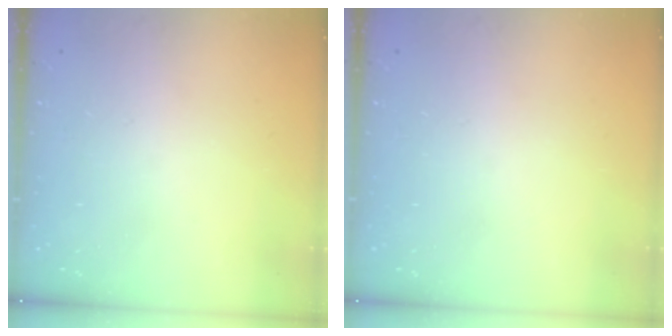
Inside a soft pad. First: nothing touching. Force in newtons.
{"total": 0.0}